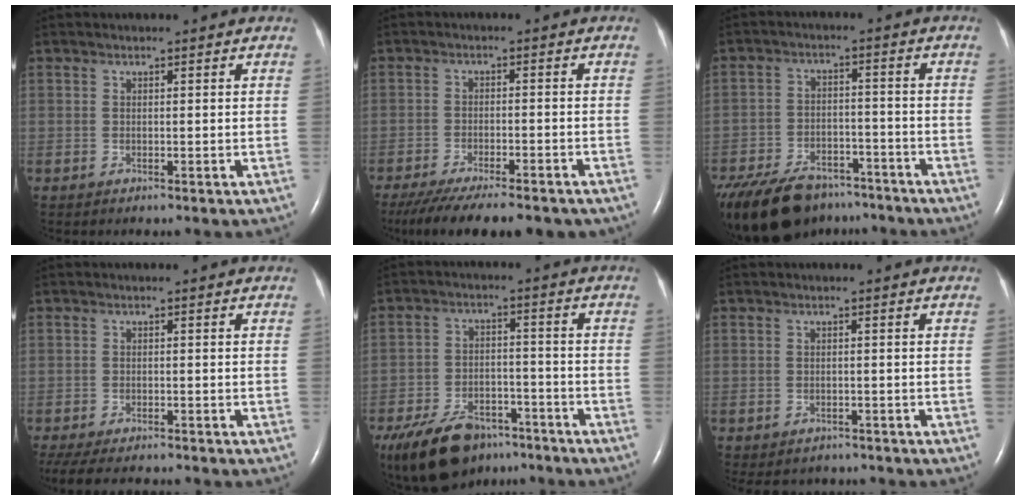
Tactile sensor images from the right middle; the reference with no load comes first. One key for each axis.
{"total": 17.5, "fx": -14.5, "fy": 4.2, "fz": 8.9, "tx": -0.171, "ty": -0.029, "tz": -0.201}
{"total": 19.9, "fx": -15.1, "fy": 9.6, "fz": 8.6, "tx": -0.227, "ty": -0.025, "tz": -0.228}
{"total": 11.0, "fx": -9.3, "fy": 3.0, "fz": 5.0, "tx": -0.102, "ty": -0.015, "tz": -0.131}
{"total": 13.9, "fx": -10.4, "fy": 6.8, "fz": 6.3, "tx": -0.123, "ty": 0.001, "tz": -0.166}
{"total": 4.8, "fx": -4.2, "fy": 2.3, "fz": 0.4, "tx": -0.004, "ty": 0.003, "tz": -0.050}